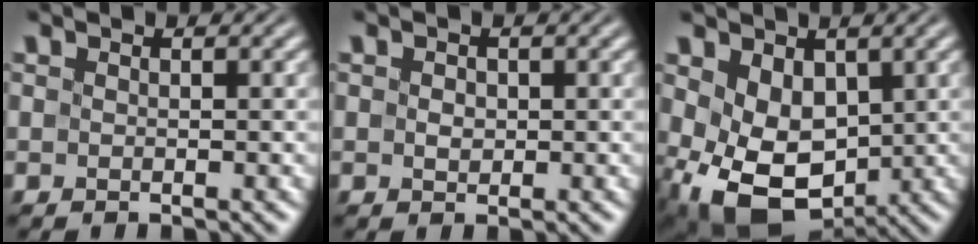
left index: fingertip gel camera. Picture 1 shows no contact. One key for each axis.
{"total": 1.0, "fx": 0.1, "fy": 0.8, "fz": 0.6, "tx": -0.012, "ty": -0.001, "tz": 0.000}
{"total": 8.4, "fx": -0.8, "fy": 6.0, "fz": 5.8, "tx": -0.116, "ty": -0.037, "tz": -0.002}